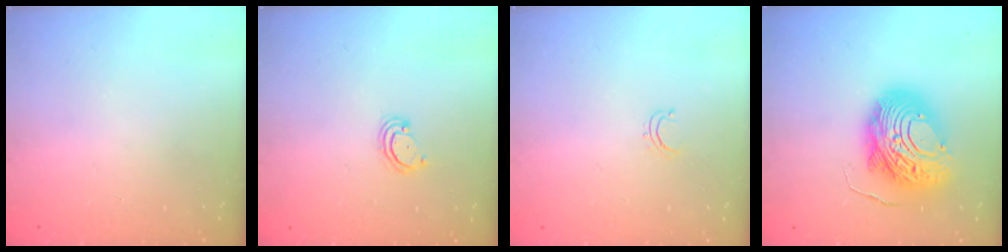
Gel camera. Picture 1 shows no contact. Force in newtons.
{"total": 3.3, "press": 3.2, "slide": 0.4}
{"total": 2.8, "press": 2.8, "slide": 0.2}
{"total": 17.5, "press": 17.5, "slide": 1.5}